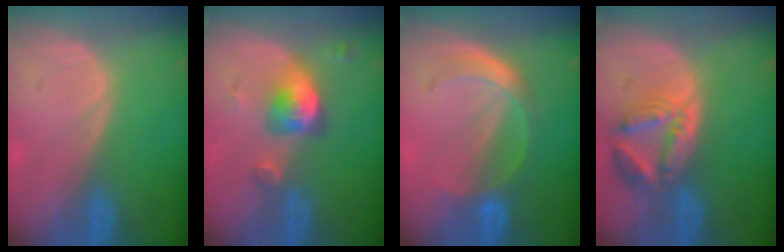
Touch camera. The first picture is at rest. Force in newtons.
{"total": 4.9, "press": 4.8, "slide": 1.1}
{"total": 4.8, "press": 4.8, "slide": 0.4}
{"total": 8.0, "press": 7.1, "slide": 3.8}